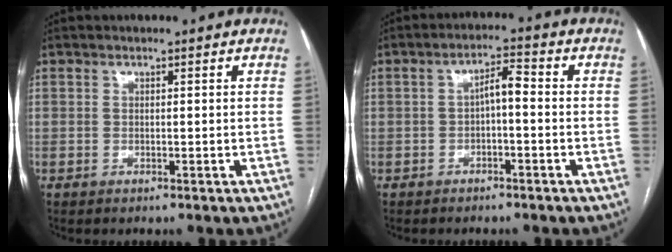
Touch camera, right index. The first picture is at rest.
{"total": 3.7, "force": [-0.6, 1.1, 3.5], "torque": [-0.058, 0.018, -0.008]}